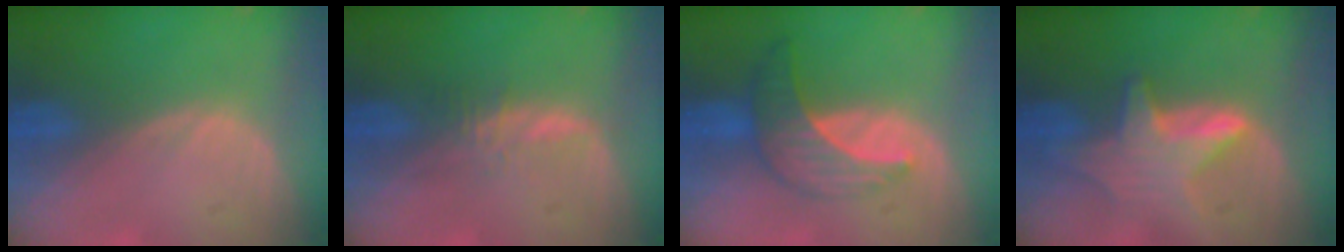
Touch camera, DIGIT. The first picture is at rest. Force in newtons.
{"total": 2.4, "press": 2.4, "slide": 0.2}
{"total": 7.3, "press": 6.6, "slide": 3.2}
{"total": 6.6, "press": 6.5, "slide": 1.1}